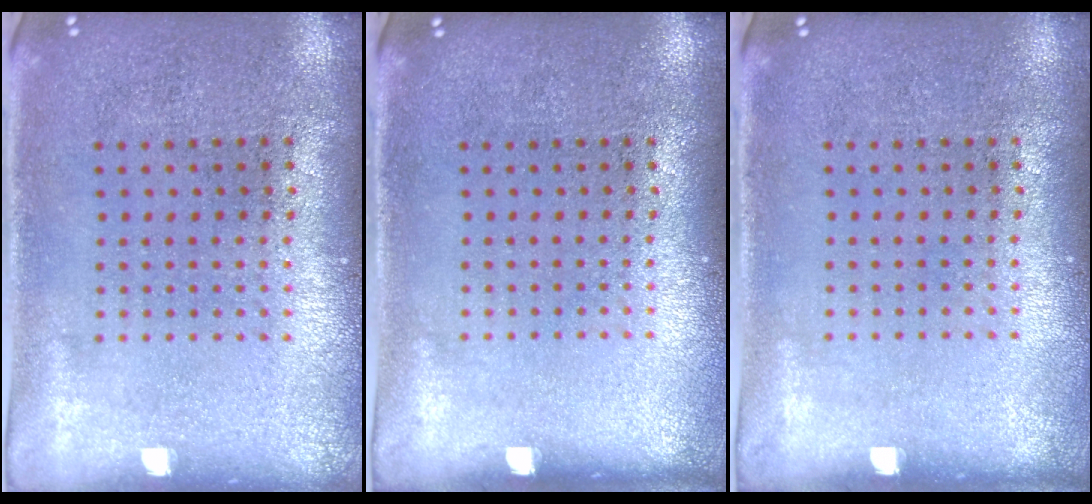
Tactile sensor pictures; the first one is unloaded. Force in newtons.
{"total": 0.0}
{"total": 0.0}